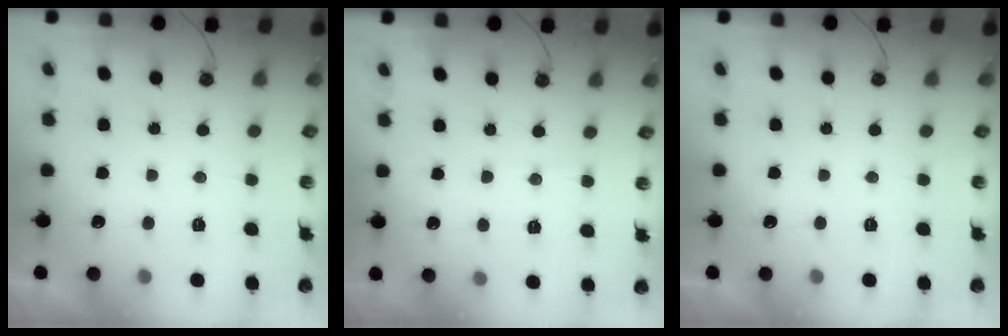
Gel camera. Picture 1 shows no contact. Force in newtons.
{"total": 3.4, "press": 3.4, "slide": 0.6}
{"total": 0.0}